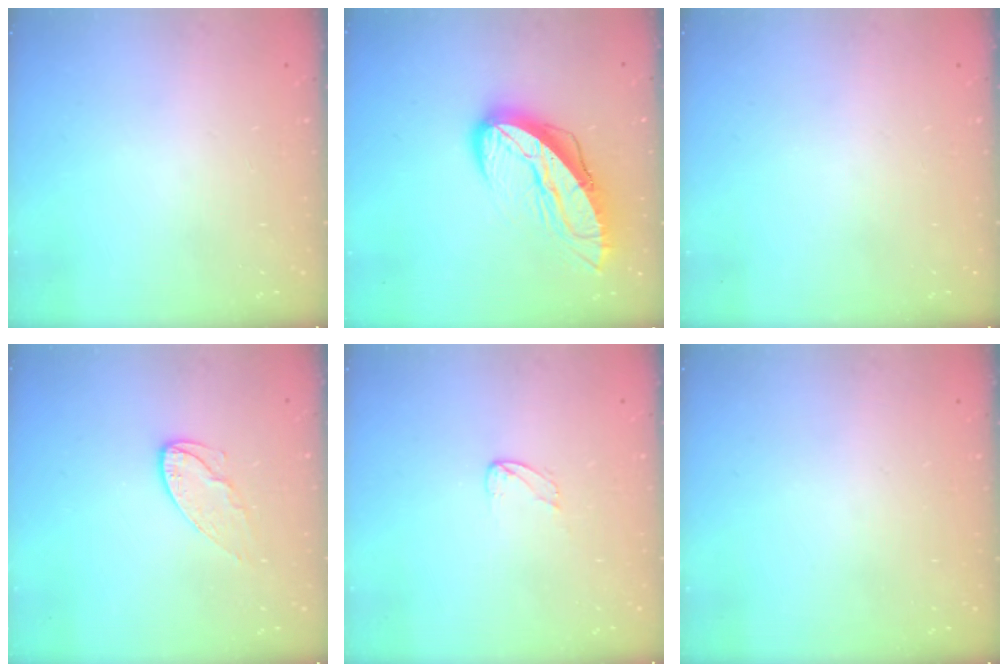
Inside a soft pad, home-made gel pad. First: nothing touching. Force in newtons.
{"total": 12.4, "press": 12.3, "slide": 1.3}
{"total": 0.0}
{"total": 7.9, "press": 7.9, "slide": 0.2}
{"total": 2.4, "press": 2.4, "slide": 0.1}
{"total": 0.0}